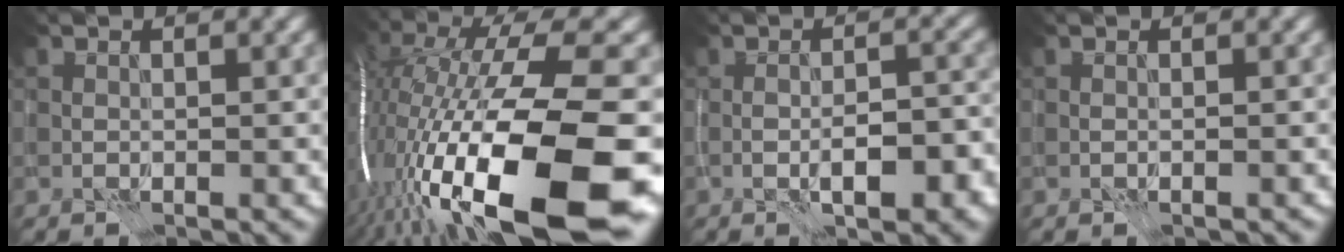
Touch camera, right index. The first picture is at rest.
{"total": 18.8, "force": [-5.9, 5.4, 17.1], "torque": [-0.294, 0.001, -0.105]}
{"total": 5.2, "force": [-1.9, 2.0, 4.4], "torque": [-0.070, 0.003, -0.028]}
{"total": 0.6, "force": [-0.5, 0.1, 0.4], "torque": [-0.007, 0.000, -0.008]}